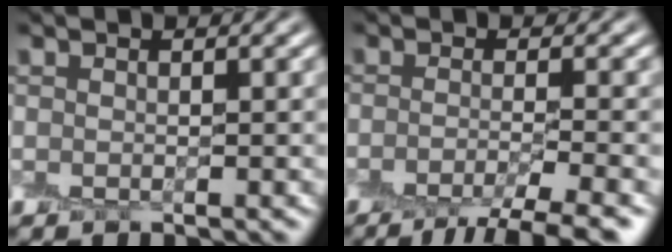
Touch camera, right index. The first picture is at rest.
{"total": 4.6, "force": [-3.1, 0.6, 3.3], "torque": [-0.042, -0.007, -0.054]}